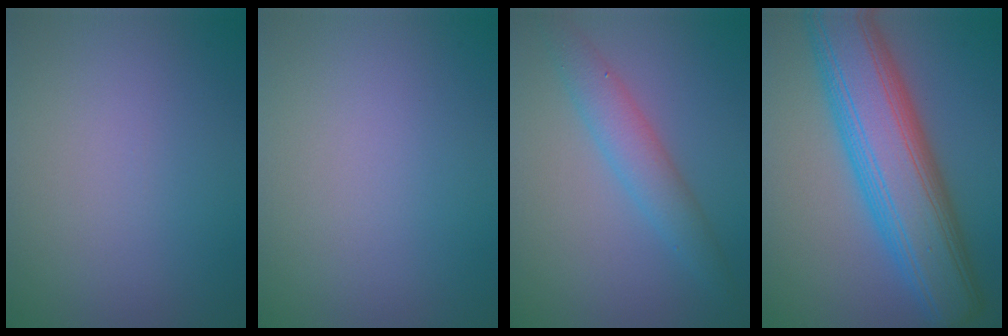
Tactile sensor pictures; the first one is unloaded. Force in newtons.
{"total": 0.0}
{"total": 3.4, "press": 3.4, "slide": 0.1}
{"total": 11.4, "press": 11.4, "slide": 0.1}